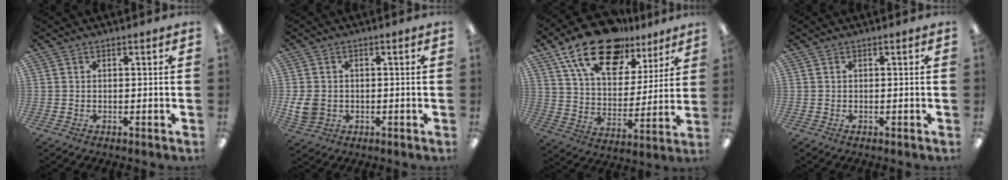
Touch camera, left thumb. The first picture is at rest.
{"total": 5.4, "force": [-0.2, 4.7, 2.7], "torque": [-0.053, 0.006, -0.001]}
{"total": 19.7, "force": [13.7, 9.8, 10.2], "torque": [-0.177, -0.072, 0.240]}
{"total": 0.0}